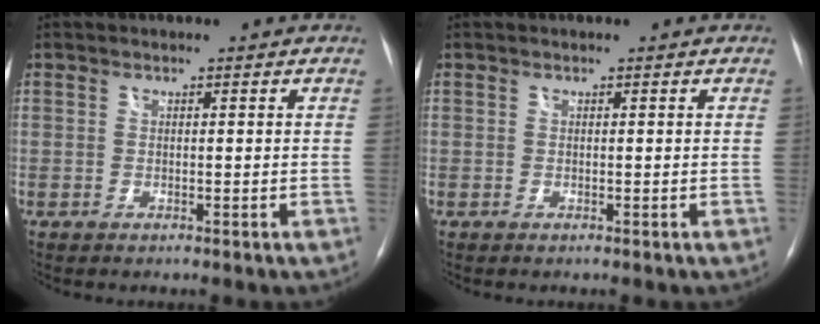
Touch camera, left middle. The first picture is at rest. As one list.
[{"total": 0.0}]